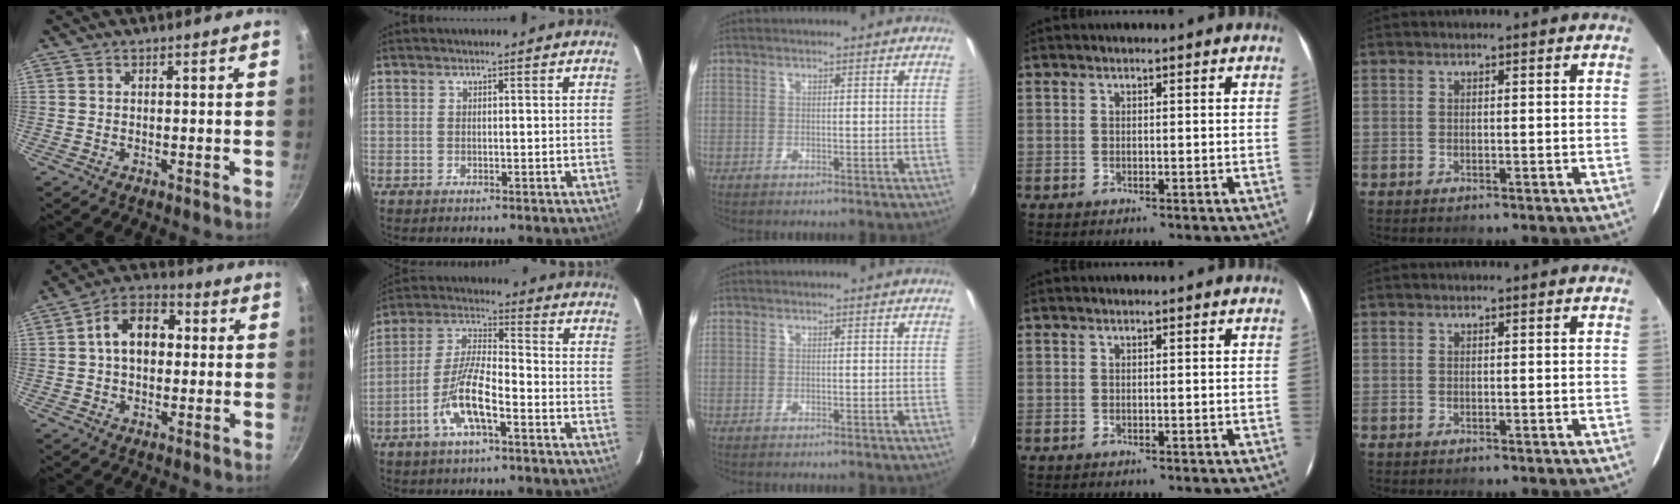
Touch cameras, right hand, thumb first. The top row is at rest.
{"thumb": {"total": 10.9, "force": [1.1, 7.5, 7.8], "torque": [-0.089, 0.030, 0.001]}, "index": {"total": 10.2, "force": [-5.0, 2.5, 8.5], "torque": [-0.178, 0.000, -0.095]}}